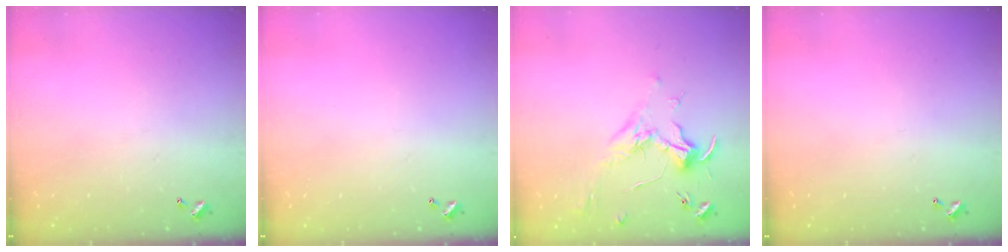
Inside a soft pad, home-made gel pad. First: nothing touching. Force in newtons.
{"total": 0.0}
{"total": 1.7, "press": 1.5, "slide": 0.8}
{"total": 0.0}